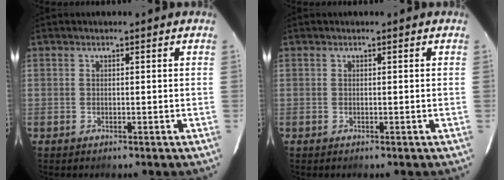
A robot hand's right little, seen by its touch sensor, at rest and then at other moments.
{"total": 0.0}